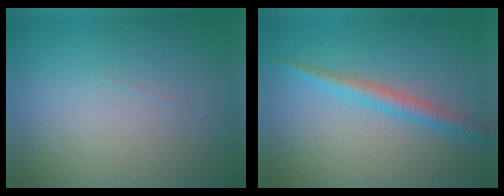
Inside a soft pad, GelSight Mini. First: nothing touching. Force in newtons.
{"total": 2.4, "press": 2.4, "slide": 0.1}